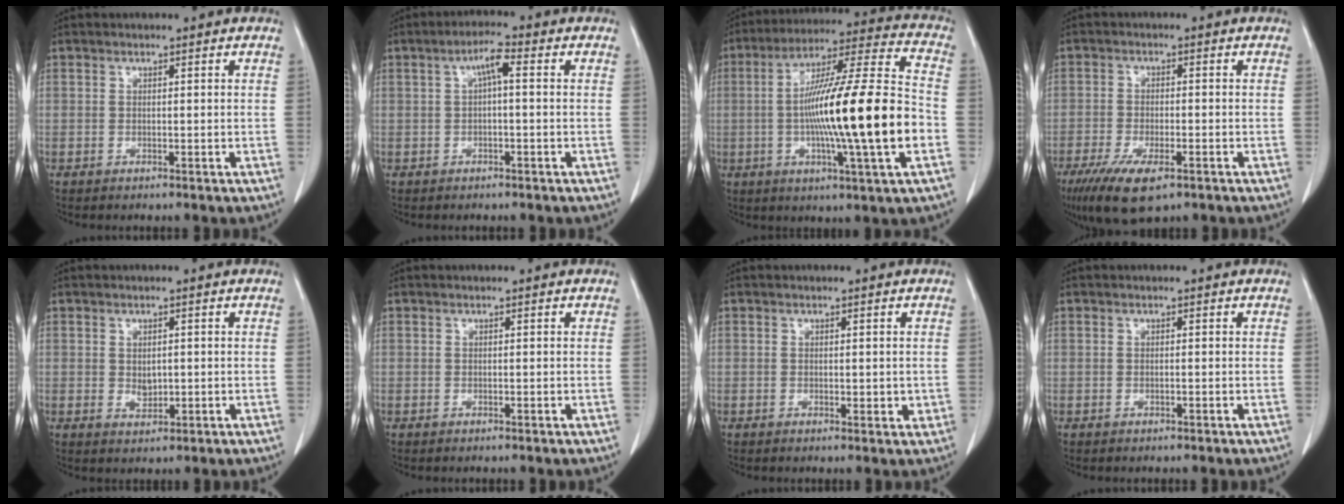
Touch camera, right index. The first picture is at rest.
{"total": 3.6, "force": [0.6, 0.6, 3.5], "torque": [-0.061, 0.016, 0.008]}
{"total": 21.9, "force": [-3.2, 0.4, 21.7], "torque": [-0.347, 0.005, -0.060]}
{"total": 8.8, "force": [-5.2, 2.9, 6.6], "torque": [-0.115, -0.016, -0.086]}
{"total": 2.3, "force": [0.1, 1.5, 1.7], "torque": [-0.028, -0.004, 0.009]}
{"total": 0.0}
{"total": 2.1, "force": [0.0, 1.0, 1.8], "torque": [-0.021, -0.004, 0.003]}
{"total": 0.0}